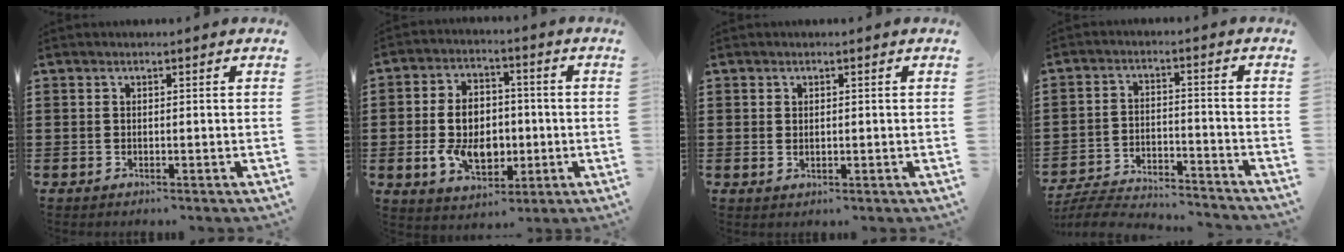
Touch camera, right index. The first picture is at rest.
{"total": 9.5, "force": [-1.2, 6.6, 6.7], "torque": [-0.125, 0.001, -0.026]}
{"total": 0.7, "force": [0.3, 0.5, 0.4], "torque": [-0.010, 0.005, 0.005]}
{"total": 5.7, "force": [-5.6, 0.2, 1.1], "torque": [-0.031, -0.001, -0.113]}